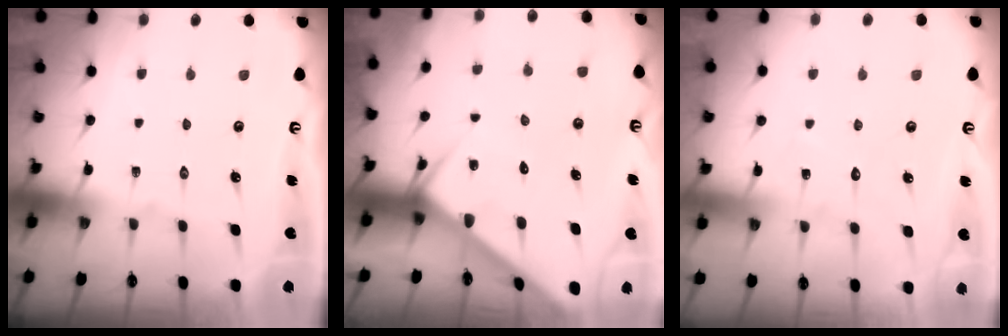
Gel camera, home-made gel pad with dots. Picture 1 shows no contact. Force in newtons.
{"total": 4.3, "press": 4.2, "slide": 0.4}
{"total": 6.0, "press": 5.9, "slide": 0.5}